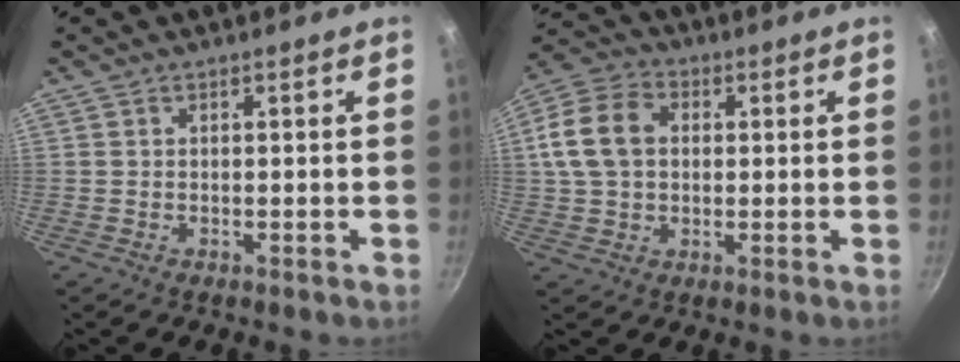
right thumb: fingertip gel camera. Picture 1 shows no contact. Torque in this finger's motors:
{"motor_torque": [-0.06, 1.09, 0.44, -0.25, 0.32]}